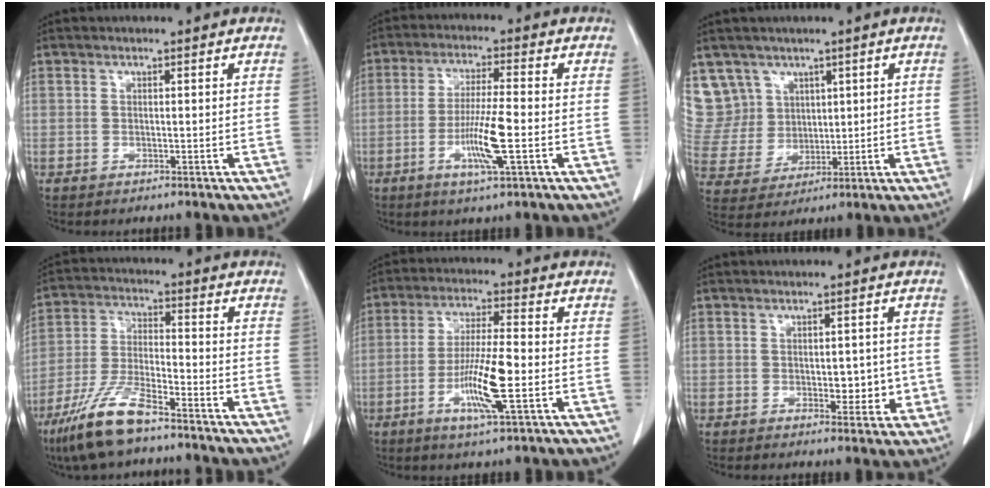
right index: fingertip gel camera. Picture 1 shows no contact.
{"total": 8.2, "force": [-2.4, 0.0, 7.8], "torque": [-0.149, -0.011, -0.047]}
{"total": 9.5, "force": [5.7, 7.5, 0.1], "torque": [-0.014, 0.030, 0.131]}
{"total": 10.7, "force": [-7.7, 2.2, 7.1], "torque": [-0.153, -0.020, -0.150]}
{"total": 10.1, "force": [-2.9, 0.6, 9.6], "torque": [-0.184, -0.012, -0.056]}
{"total": 4.4, "force": [-0.5, 2.4, 3.6], "torque": [-0.035, -0.001, 0.000]}